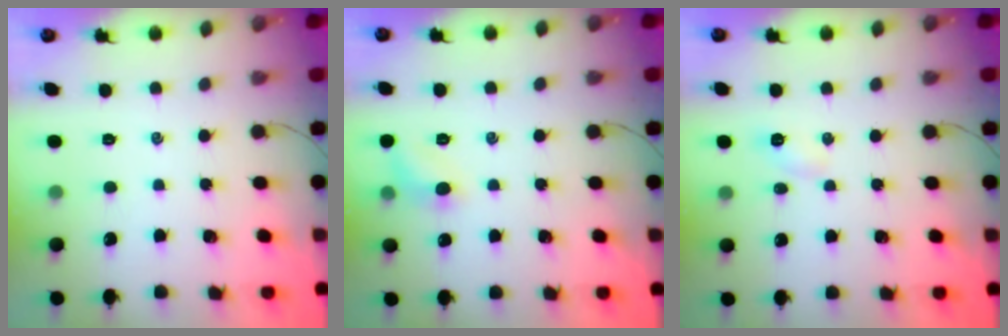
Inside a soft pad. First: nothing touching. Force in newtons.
{"total": 6.9, "press": 6.7, "slide": 1.7}
{"total": 2.9, "press": 2.8, "slide": 0.8}